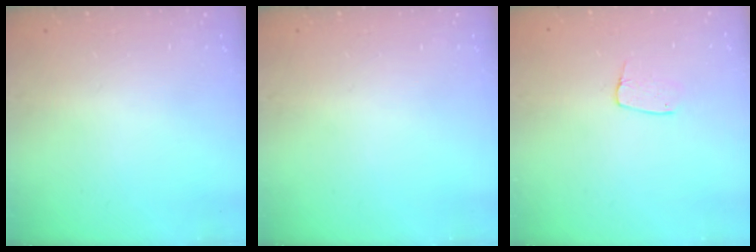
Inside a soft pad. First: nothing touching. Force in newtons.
{"total": 0.0}
{"total": 6.5, "press": 6.5, "slide": 0.4}